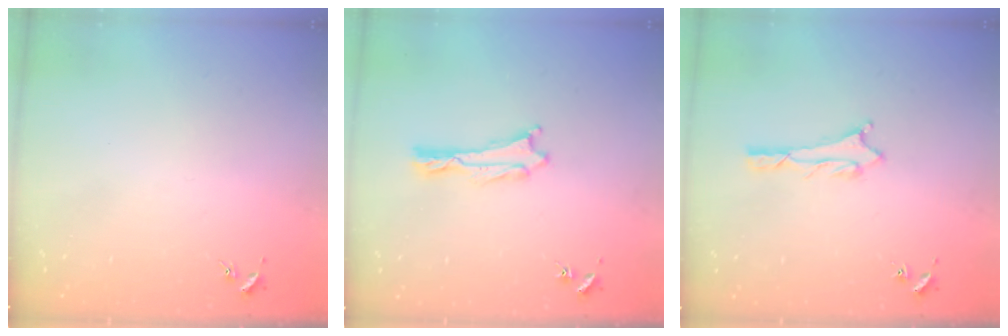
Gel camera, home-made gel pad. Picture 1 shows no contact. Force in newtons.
{"total": 0.6, "press": 0.6, "slide": 0.1}
{"total": 0.7, "press": 0.7, "slide": 0.2}